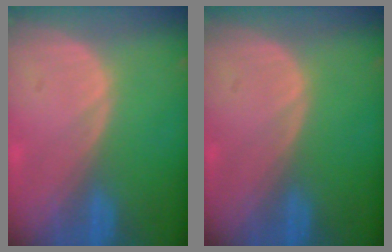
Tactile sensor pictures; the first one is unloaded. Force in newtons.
{"total": 0.0}